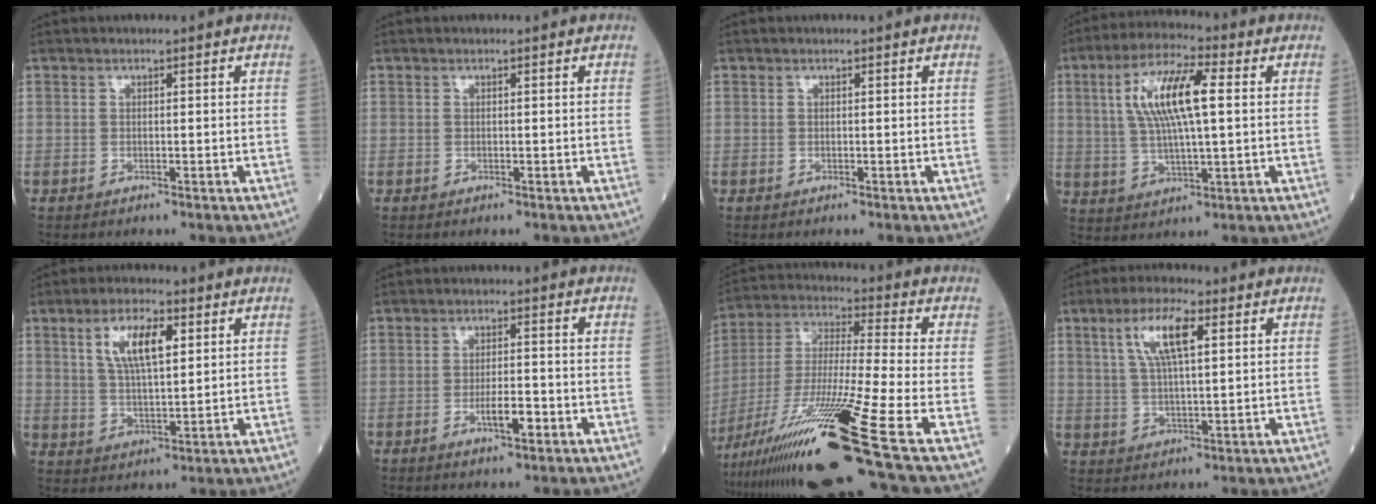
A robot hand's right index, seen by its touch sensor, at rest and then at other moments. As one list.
[{"total": 0.0}, {"total": 0.0}, {"total": 11.7, "force": [2.5, 2.5, 11.1], "torque": [-0.223, 0.016, 0.046]}, {"total": 8.4, "force": [3.3, 2.6, 7.3], "torque": [-0.140, 0.007, 0.064]}, {"total": 4.2, "force": [-1.8, 0.9, 3.7], "torque": [-0.063, 0.001, -0.030]}, {"total": 23.6, "force": [-12.9, -0.8, 19.8], "torque": [-0.358, -0.043, -0.231]}, {"total": 8.1, "force": [3.2, 1.9, 7.2], "torque": [-0.143, 0.013, 0.063]}]